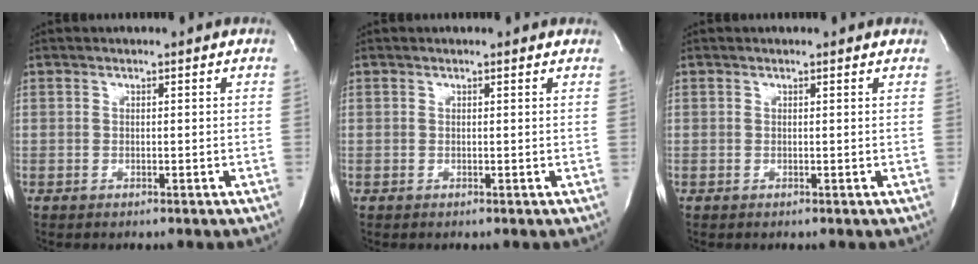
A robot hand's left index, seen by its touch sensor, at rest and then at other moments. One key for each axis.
{"total": 1.3, "fx": 1.1, "fy": 0.4, "fz": 0.5, "tx": -0.016, "ty": 0.006, "tz": 0.007}
{"total": 1.0, "fx": 0.9, "fy": 0.3, "fz": 0.3, "tx": -0.015, "ty": 0.006, "tz": 0.006}